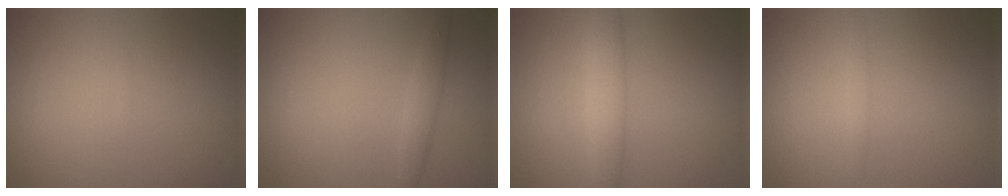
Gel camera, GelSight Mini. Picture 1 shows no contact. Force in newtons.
{"total": 1.6, "press": 1.6, "slide": 0.0}
{"total": 3.0, "press": 3.0, "slide": 0.1}
{"total": 0.7, "press": 0.7, "slide": 0.0}